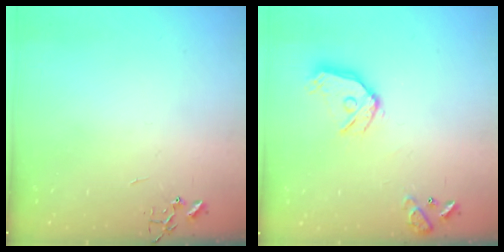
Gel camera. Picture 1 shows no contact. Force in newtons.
{"total": 14.0, "press": 13.8, "slide": 1.9}